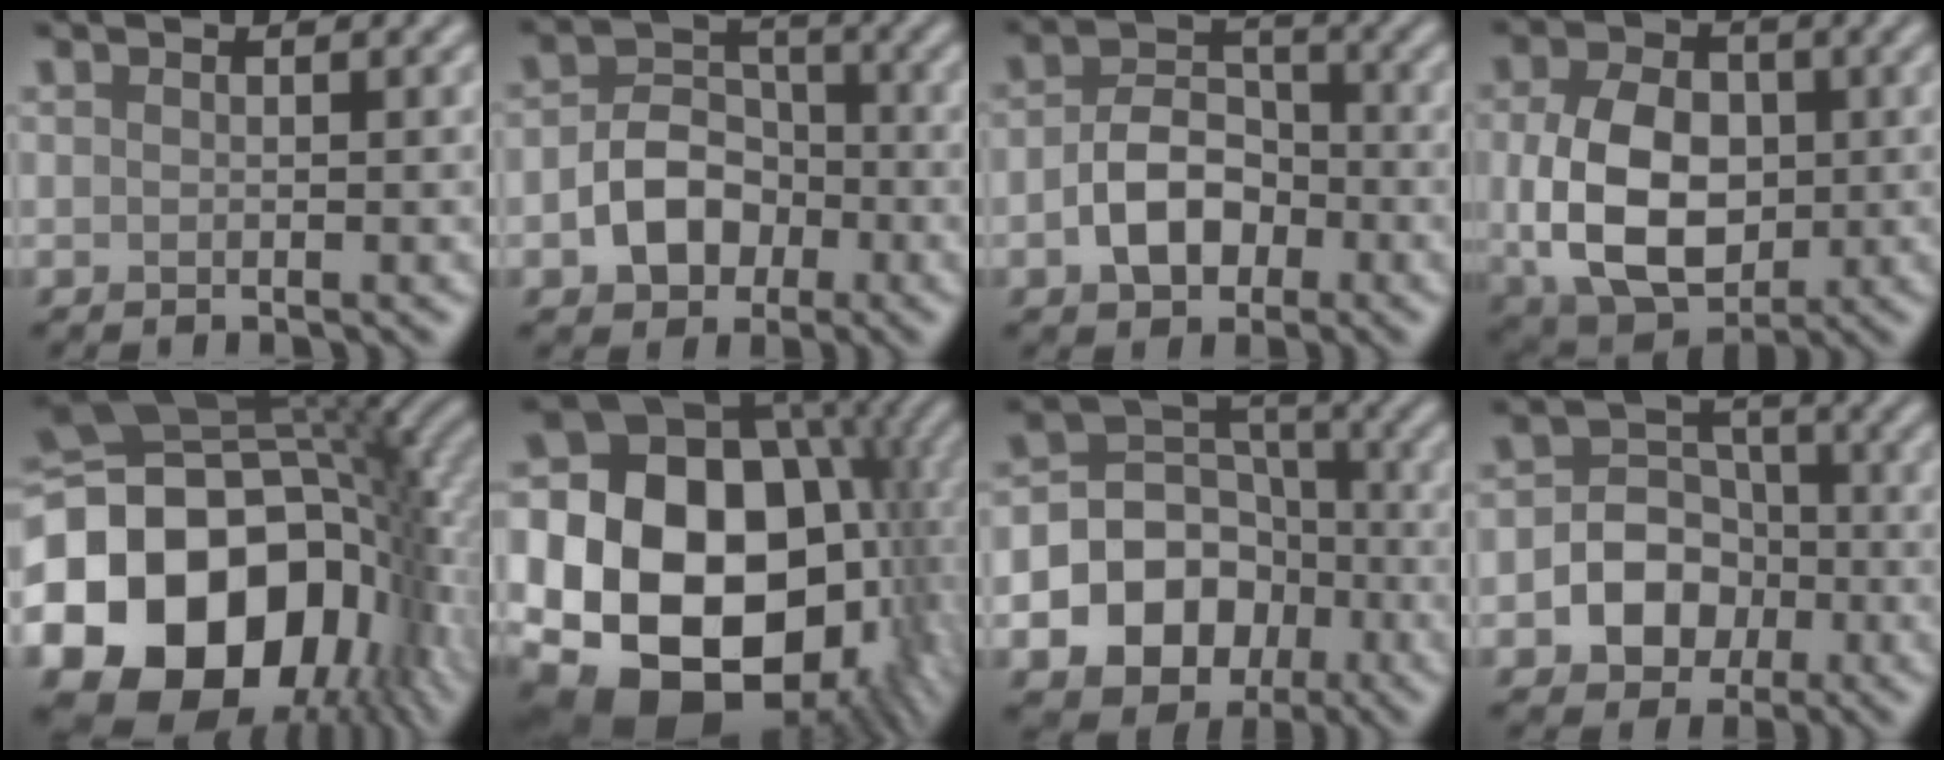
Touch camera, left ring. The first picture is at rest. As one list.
[{"total": 5.1, "force": [-1.7, 3.9, 2.9], "torque": [-0.040, 0.002, -0.032]}, {"total": 5.1, "force": [-1.6, 3.6, 3.2], "torque": [-0.054, 0.002, -0.033]}, {"total": 9.3, "force": [-0.4, 6.6, 6.6], "torque": [-0.139, -0.012, -0.004]}, {"total": 20.1, "force": [-5.2, 14.0, 13.5], "torque": [-0.270, -0.032, -0.079]}, {"total": 22.1, "force": [-1.8, 16.7, 14.3], "torque": [-0.234, 0.004, -0.037]}, {"total": 12.7, "force": [-4.9, 10.8, 4.6], "torque": [-0.080, -0.020, -0.098]}, {"total": 5.7, "force": [-1.6, 4.7, 2.7], "torque": [-0.013, 0.002, -0.051]}]